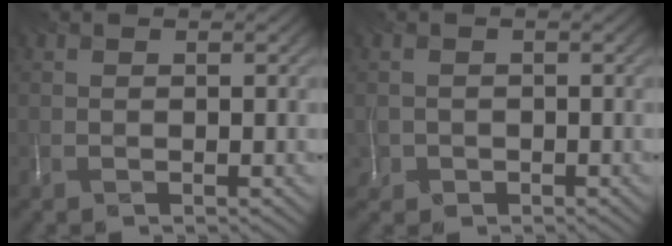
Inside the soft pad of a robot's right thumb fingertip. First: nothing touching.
{"total": 1.4, "force": [-0.4, 1.3, -0.4], "torque": [-0.004, -0.009, -0.004]}